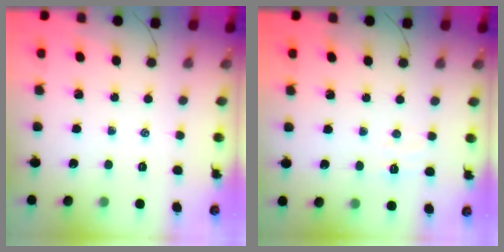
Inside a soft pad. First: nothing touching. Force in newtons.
{"total": 3.7, "press": 3.5, "slide": 1.1}